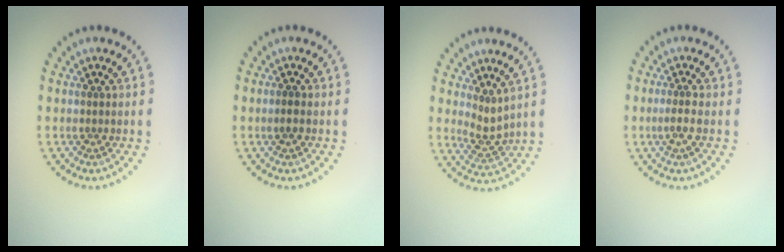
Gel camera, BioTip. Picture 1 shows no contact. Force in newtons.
{"total": 0.9, "press": 0.9, "slide": 0.1}
{"total": 2.1, "press": 1.5, "slide": 1.5}
{"total": 1.4, "press": 1.2, "slide": 0.8}